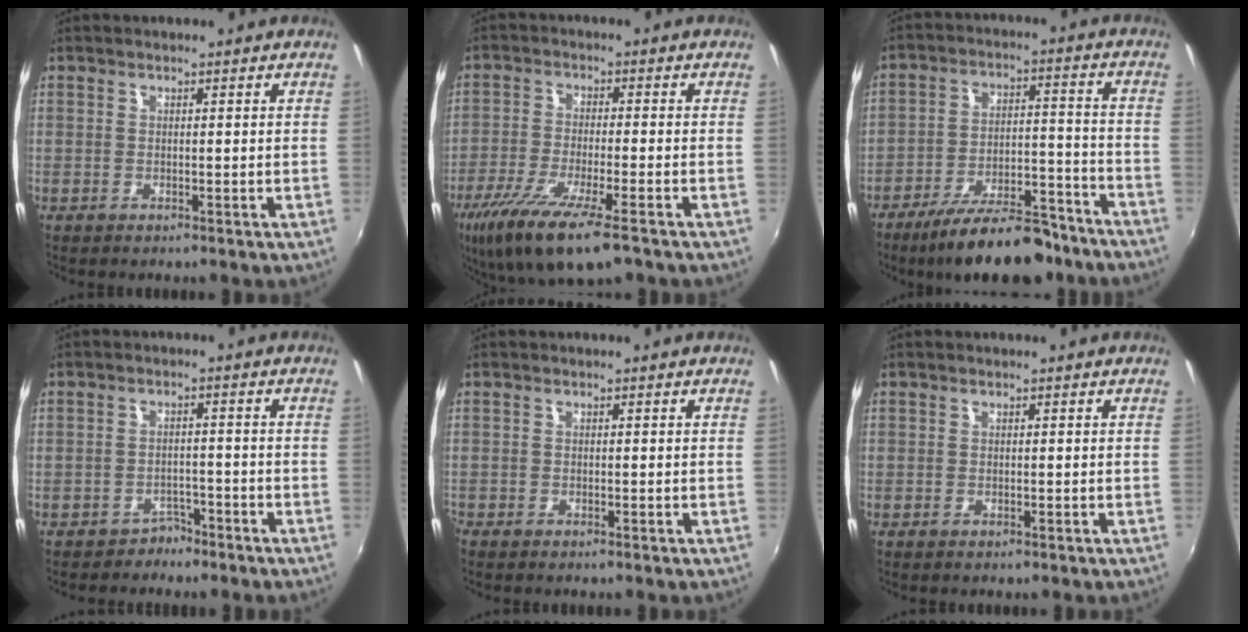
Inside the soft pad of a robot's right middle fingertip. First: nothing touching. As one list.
[{"total": 13.8, "force": [-9.0, 2.5, 10.2], "torque": [-0.209, -0.048, -0.161]}, {"total": 17.4, "force": [-14.1, 5.6, 8.6], "torque": [-0.148, 0.005, -0.200]}, {"total": 3.1, "force": [-2.6, 1.6, 0.0], "torque": [-0.001, 0.010, -0.040]}, {"total": 0.5, "force": [-0.5, 0.1, 0.1], "torque": [-0.002, -0.005, -0.012]}, {"total": 0.0}]